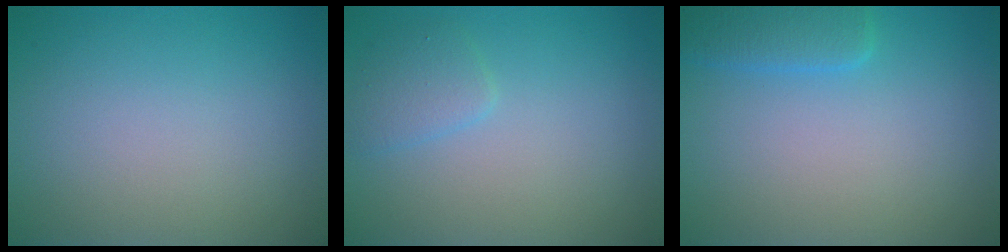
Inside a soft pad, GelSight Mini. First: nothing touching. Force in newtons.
{"total": 1.7, "press": 1.7, "slide": 0.0}
{"total": 2.5, "press": 2.5, "slide": 0.3}